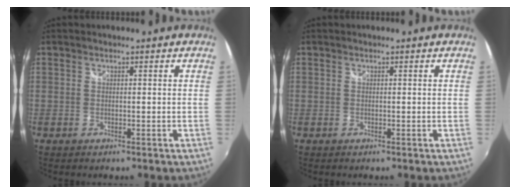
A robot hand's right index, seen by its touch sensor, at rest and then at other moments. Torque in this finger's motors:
{"motor_torque": [0.00, 0.00, 0.00, 0.00]}